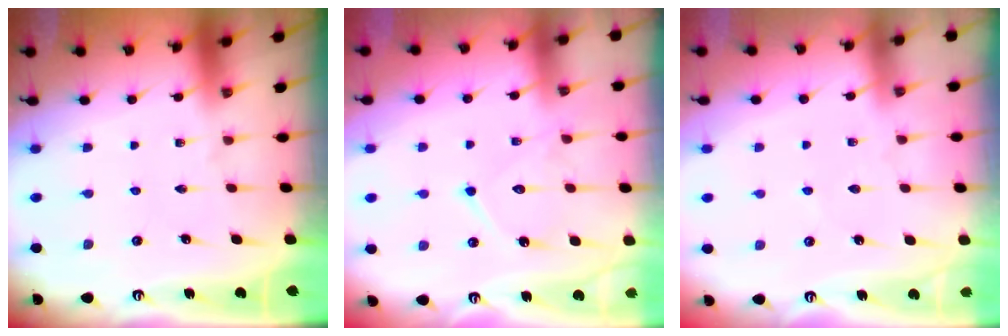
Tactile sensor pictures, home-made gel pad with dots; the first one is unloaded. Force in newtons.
{"total": 12.2, "press": 12.1, "slide": 1.0}
{"total": 4.0, "press": 4.0, "slide": 0.5}